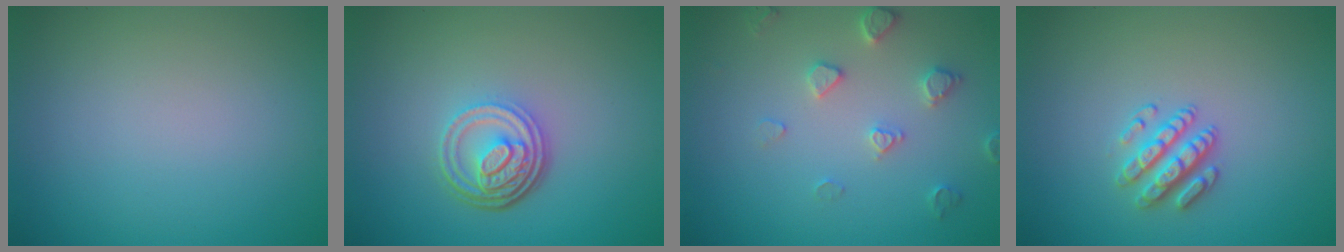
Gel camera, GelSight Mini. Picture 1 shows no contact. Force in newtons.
{"total": 4.7, "press": 3.4, "slide": 3.3}
{"total": 2.5, "press": 2.4, "slide": 0.5}
{"total": 2.6, "press": 2.5, "slide": 0.7}